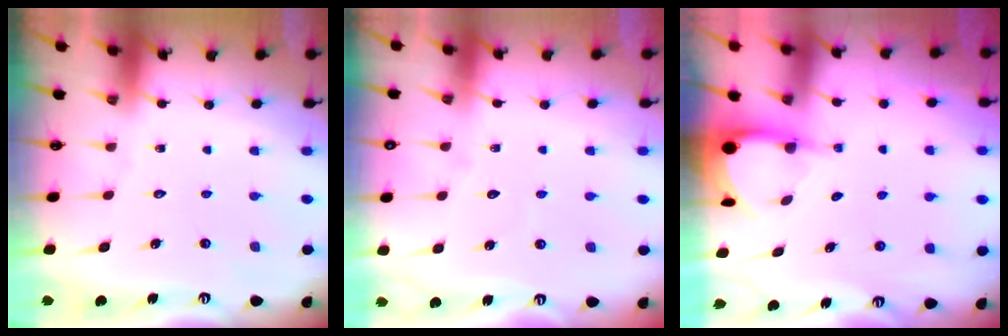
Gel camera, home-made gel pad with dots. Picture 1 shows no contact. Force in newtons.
{"total": 3.3, "press": 3.3, "slide": 0.3}
{"total": 3.4, "press": 3.4, "slide": 0.2}